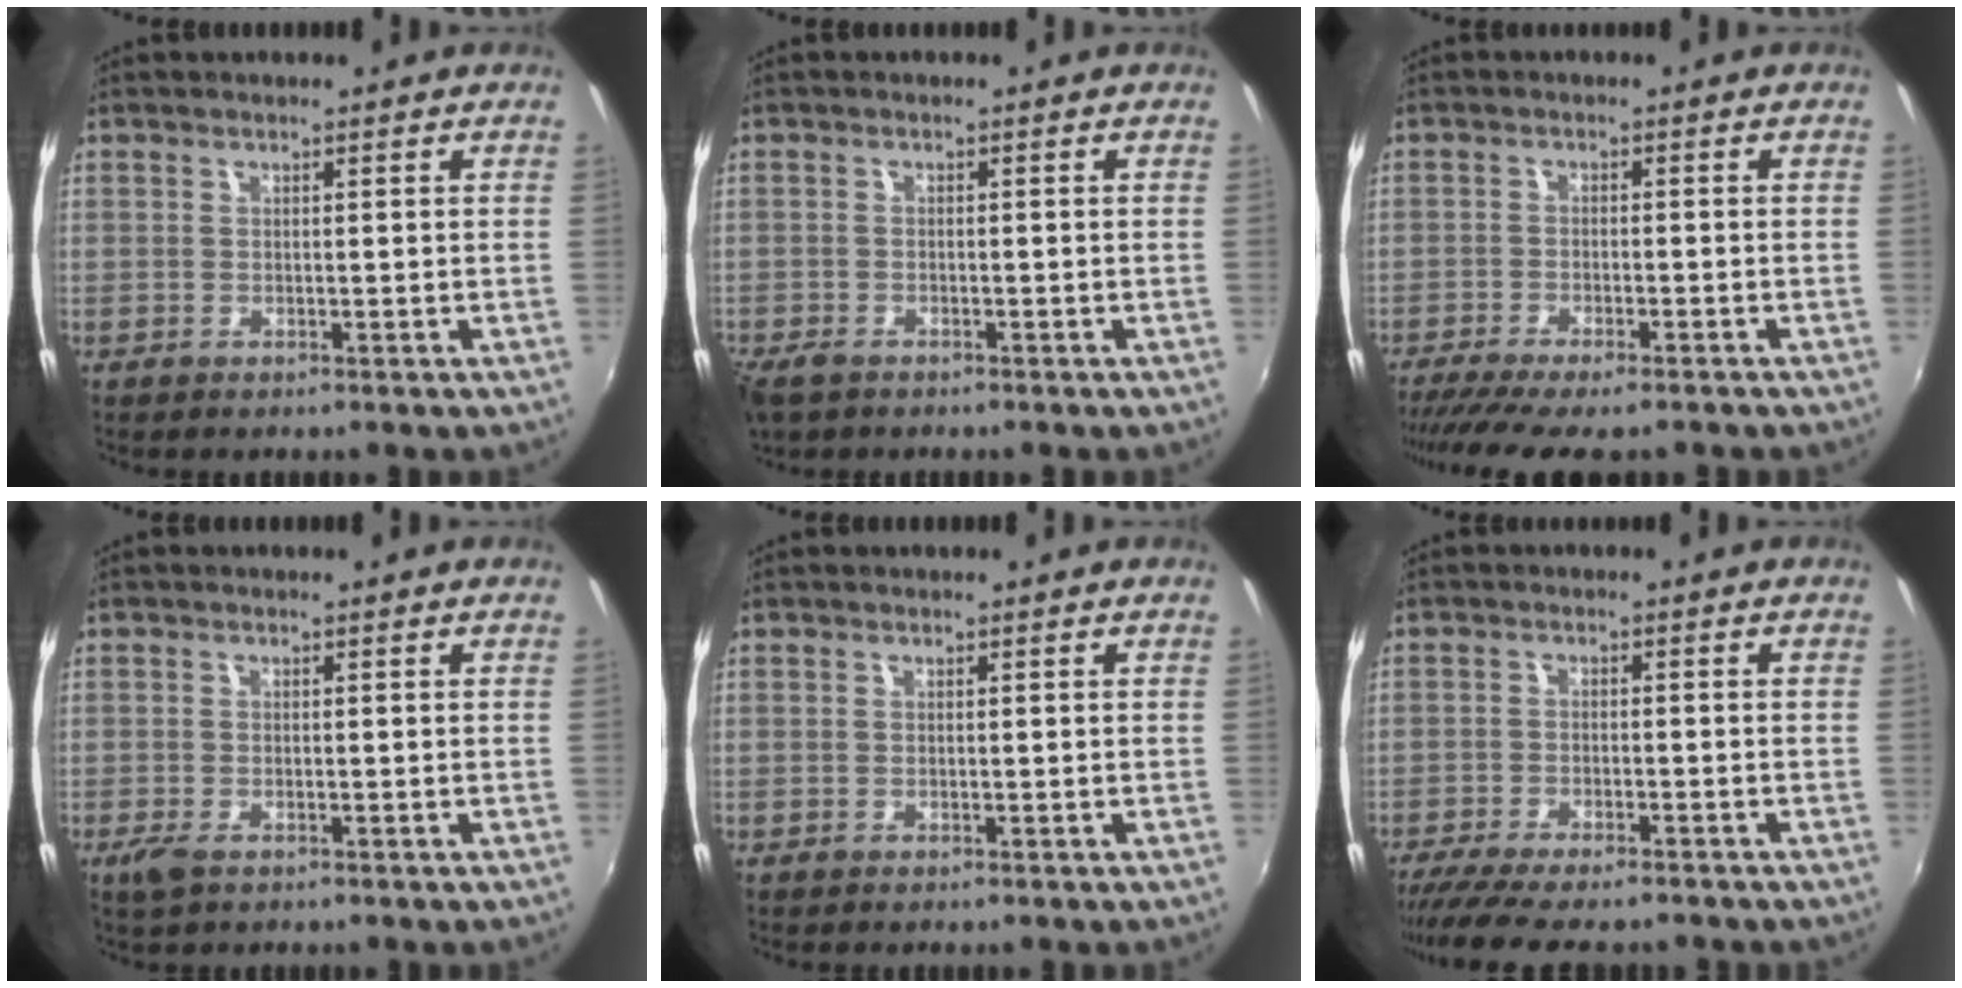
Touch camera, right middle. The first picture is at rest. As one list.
[{"total": 3.9, "force": [-2.9, 1.9, 1.8], "torque": [-0.050, -0.016, -0.056]}, {"total": 10.2, "force": [-8.5, 1.7, 5.4], "torque": [-0.122, -0.037, -0.139]}, {"total": 2.6, "force": [-1.5, 1.1, 1.7], "torque": [-0.037, -0.010, -0.028]}, {"total": 0.0}, {"total": 10.5, "force": [-9.0, 1.8, 5.1], "torque": [-0.116, -0.036, -0.148]}]